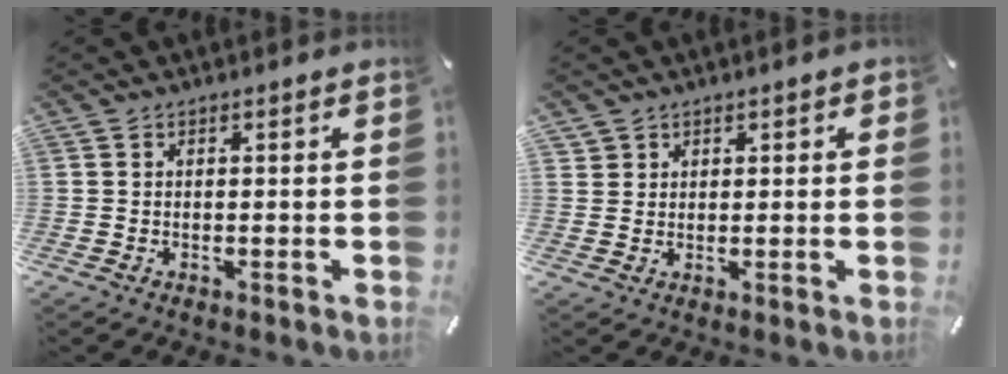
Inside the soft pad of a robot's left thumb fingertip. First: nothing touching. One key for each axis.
{"total": 2.3, "fx": 1.2, "fy": 2.0, "fz": -0.1, "tx": 0.005, "ty": -0.001, "tz": 0.020}